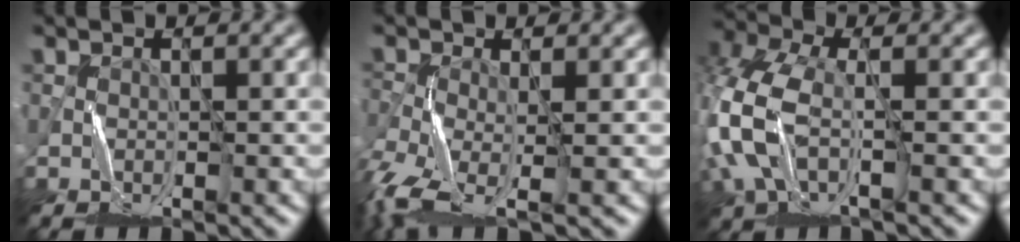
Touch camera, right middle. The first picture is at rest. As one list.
[{"total": 6.9, "force": [-3.8, 2.9, 4.9], "torque": [-0.123, -0.023, -0.080]}, {"total": 7.1, "force": [-1.7, 4.1, 5.5], "torque": [-0.158, -0.001, -0.044]}]